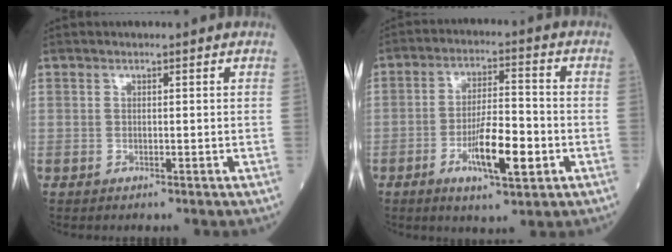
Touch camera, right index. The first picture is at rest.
{"total": 9.7, "force": [-3.3, 1.9, 8.9], "torque": [-0.160, -0.004, -0.055]}